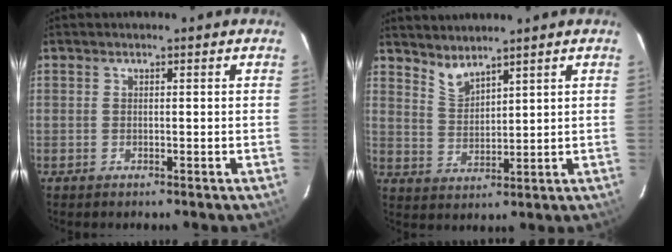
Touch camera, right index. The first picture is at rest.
{"total": 4.4, "force": [4.0, 0.8, 1.6], "torque": [-0.031, -0.005, 0.080]}